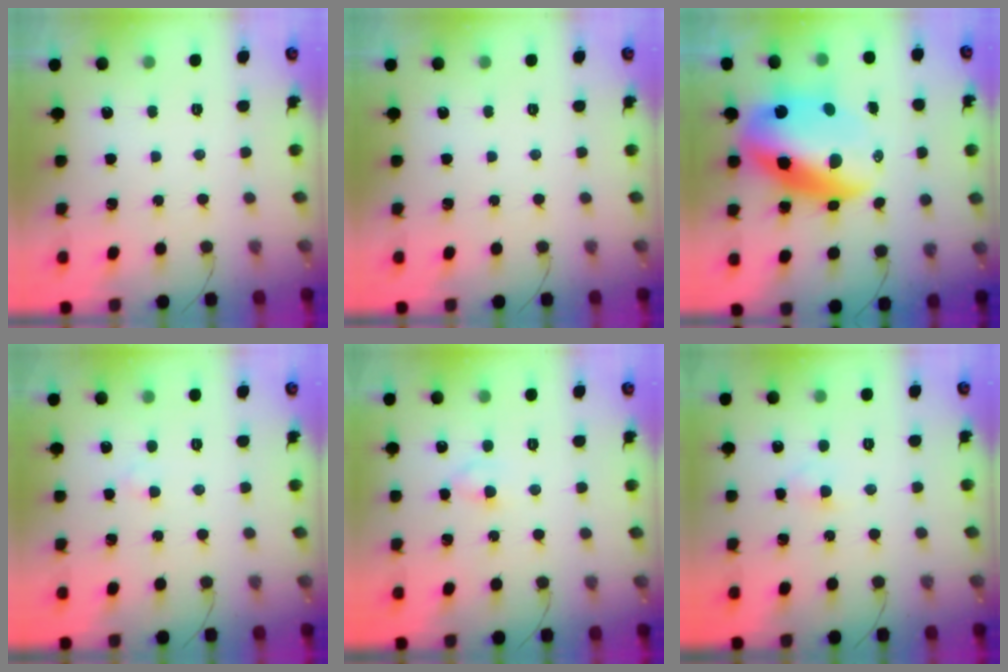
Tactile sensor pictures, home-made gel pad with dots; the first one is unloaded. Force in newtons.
{"total": 0.0}
{"total": 17.2, "press": 16.6, "slide": 4.4}
{"total": 1.2, "press": 1.0, "slide": 0.6}
{"total": 1.9, "press": 1.7, "slide": 0.8}
{"total": 2.1, "press": 1.9, "slide": 0.9}